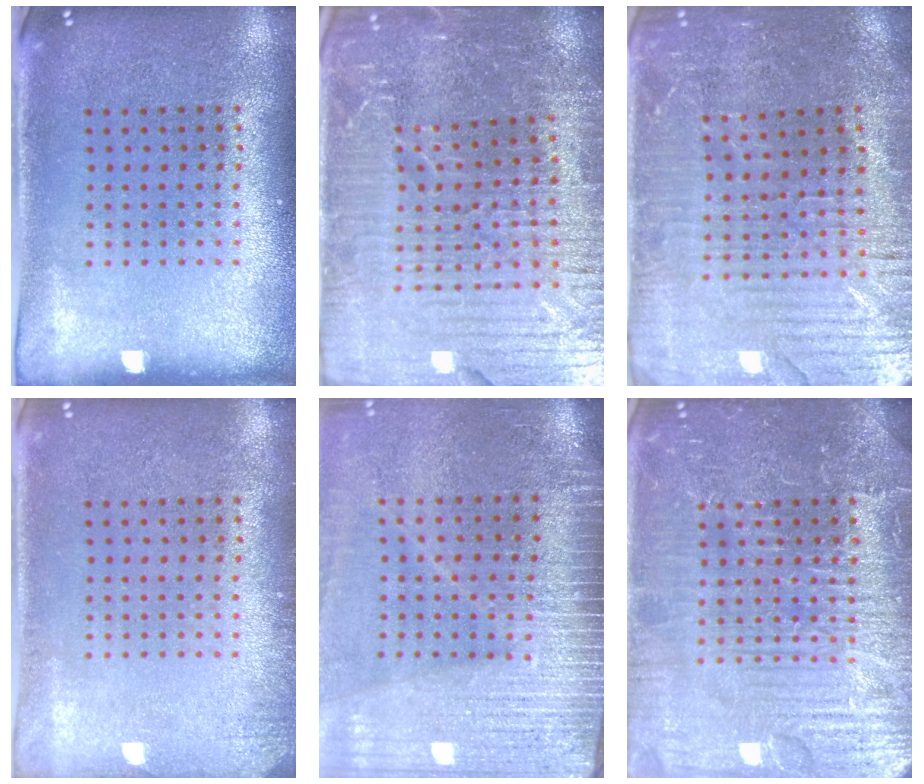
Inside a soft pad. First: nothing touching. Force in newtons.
{"total": 5.3, "press": 4.8, "slide": 2.0}
{"total": 3.2, "press": 3.1, "slide": 0.6}
{"total": 1.2, "press": 1.2, "slide": 0.2}
{"total": 3.8, "press": 3.3, "slide": 1.9}
{"total": 7.7, "press": 7.6, "slide": 0.9}